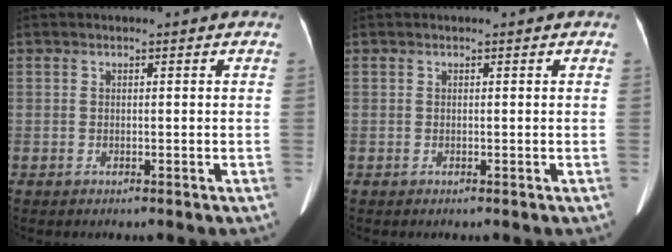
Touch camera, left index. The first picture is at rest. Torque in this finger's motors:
{"motor_torque": [0.09, -0.03, 0.03, 0.01]}